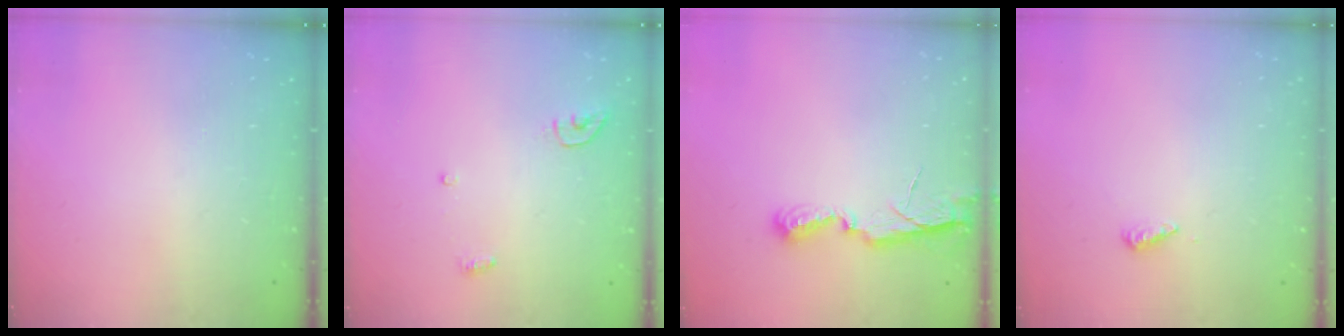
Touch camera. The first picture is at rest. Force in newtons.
{"total": 3.8, "press": 3.7, "slide": 0.3}
{"total": 6.9, "press": 6.9, "slide": 0.1}
{"total": 4.3, "press": 4.2, "slide": 0.6}